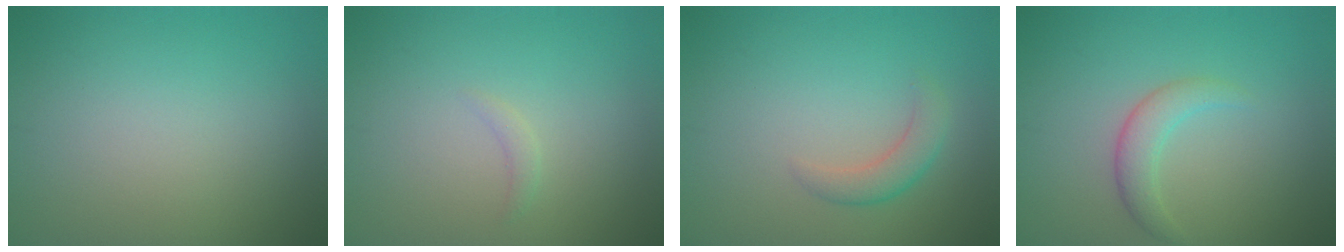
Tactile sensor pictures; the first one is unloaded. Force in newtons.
{"total": 0.8, "press": 0.7, "slide": 0.2}
{"total": 2.1, "press": 2.1, "slide": 0.1}
{"total": 2.3, "press": 2.3, "slide": 0.2}